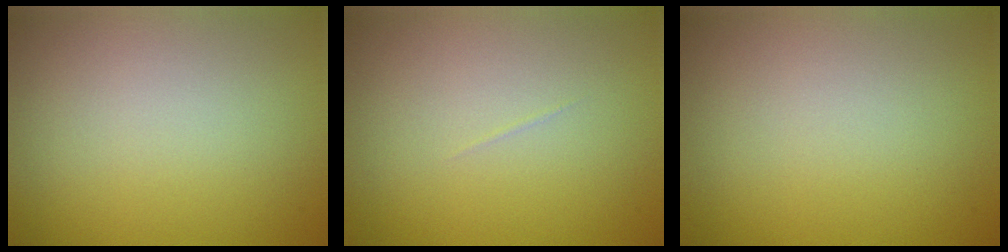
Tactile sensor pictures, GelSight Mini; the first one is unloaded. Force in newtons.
{"total": 0.0}
{"total": 0.0}